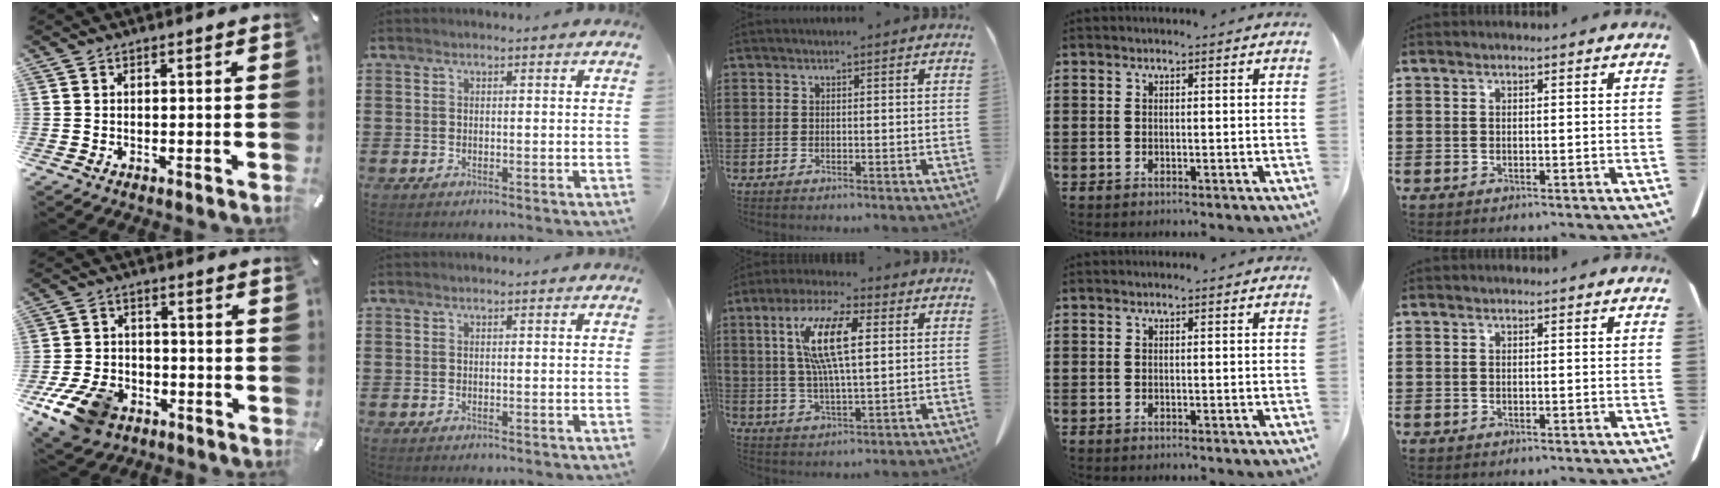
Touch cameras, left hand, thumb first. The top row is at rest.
{"thumb": {"total": 12.5, "force": [-7.1, 8.0, 6.4], "torque": [-0.131, 0.044, -0.127]}, "middle": {"total": 11.3, "force": [3.6, 3.5, 10.1], "torque": [-0.214, 0.008, 0.057]}}